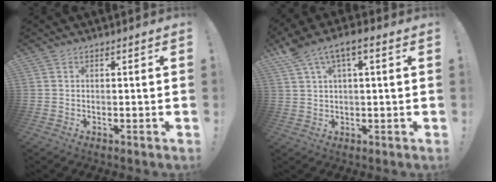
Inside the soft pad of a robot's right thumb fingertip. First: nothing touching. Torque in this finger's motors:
{"motor_torque": [0.12, 1.28, 0.15, 0.12, 0.14]}